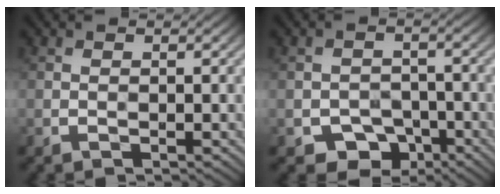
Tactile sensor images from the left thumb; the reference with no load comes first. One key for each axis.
{"total": 4.6, "fx": -2.9, "fy": 3.2, "fz": 1.5, "tx": -0.020, "ty": -0.001, "tz": -0.046}